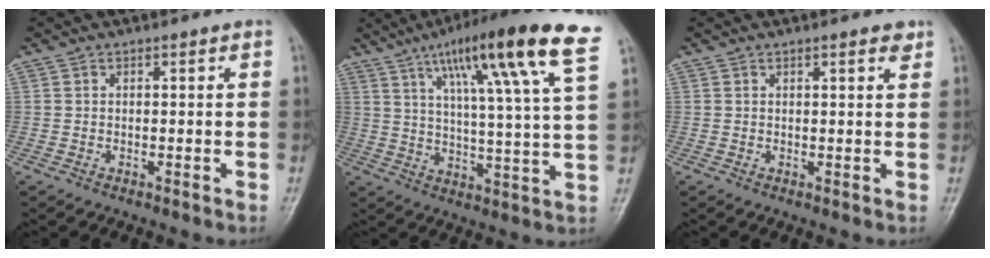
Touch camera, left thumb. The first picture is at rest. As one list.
[{"total": 20.7, "force": [11.5, 1.6, 17.2], "torque": [-0.253, -0.026, 0.167]}, {"total": 1.8, "force": [1.3, 0.4, 1.2], "torque": [-0.015, -0.006, 0.015]}]